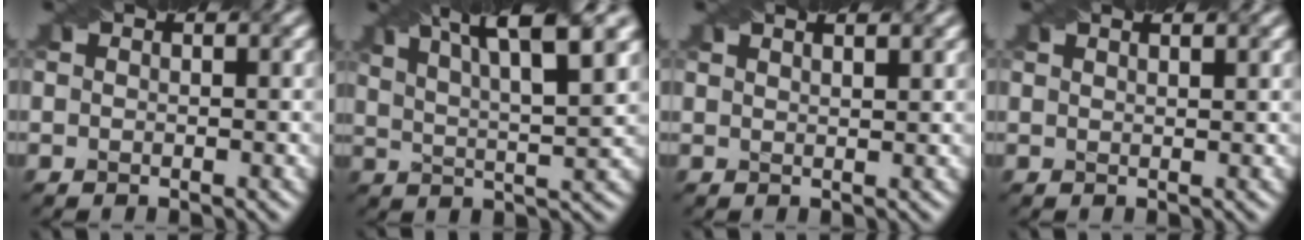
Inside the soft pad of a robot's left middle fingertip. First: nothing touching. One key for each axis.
{"total": 10.0, "fx": 6.4, "fy": 2.4, "fz": 7.4, "tx": -0.104, "ty": 0.027, "tz": 0.076}
{"total": 4.1, "fx": 2.8, "fy": 1.8, "fz": 2.5, "tx": -0.012, "ty": 0.034, "tz": 0.007}
{"total": 3.1, "fx": 2.1, "fy": 1.3, "fz": 1.8, "tx": -0.005, "ty": 0.020, "tz": -0.001}